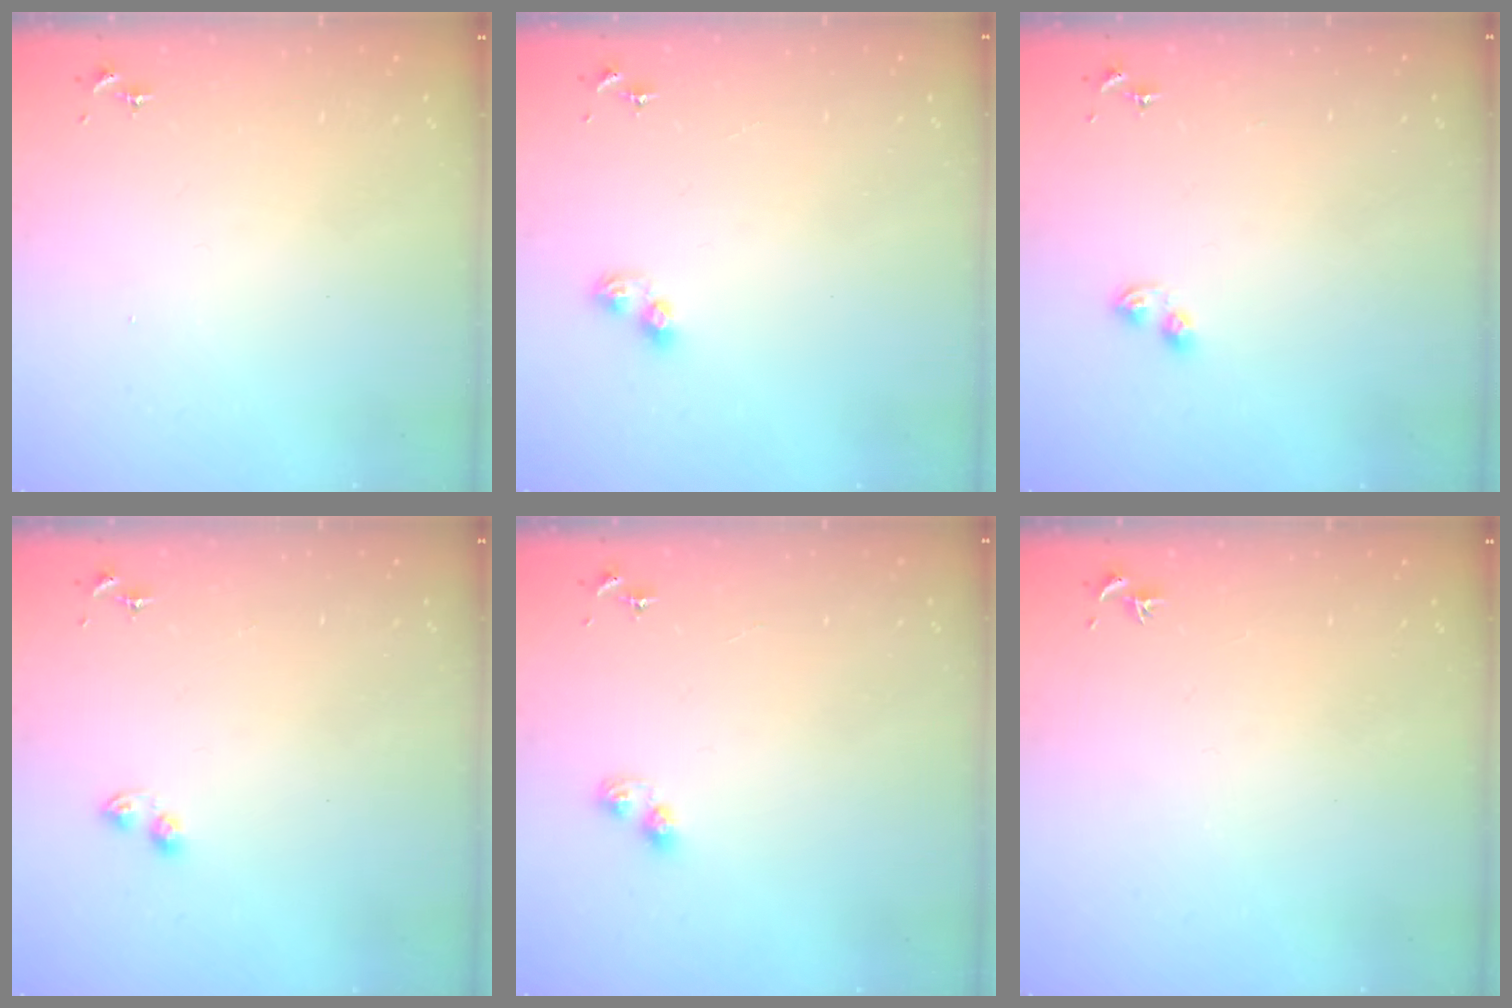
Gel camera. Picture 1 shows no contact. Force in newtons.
{"total": 5.8, "press": 5.8, "slide": 0.5}
{"total": 3.3, "press": 3.2, "slide": 0.6}
{"total": 3.7, "press": 3.7, "slide": 0.4}
{"total": 2.6, "press": 2.5, "slide": 0.4}
{"total": 0.0}